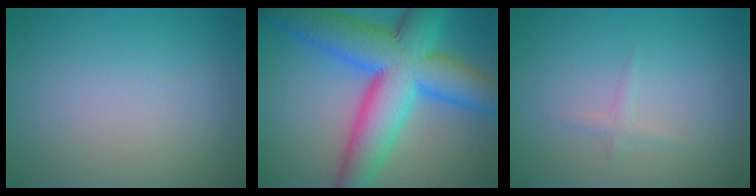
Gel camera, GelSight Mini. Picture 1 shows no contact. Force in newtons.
{"total": 12.7, "press": 12.7, "slide": 0.3}
{"total": 0.8, "press": 0.8, "slide": 0.0}